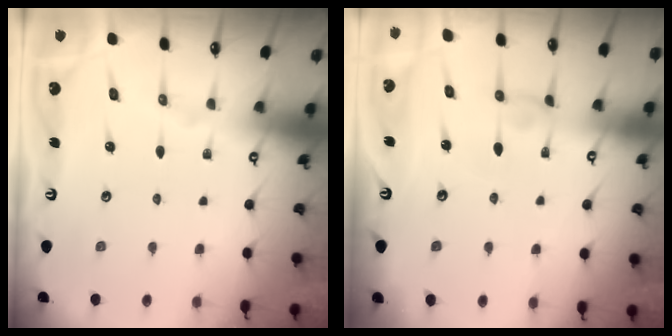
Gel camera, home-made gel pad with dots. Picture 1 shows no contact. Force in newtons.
{"total": 0.5, "press": 0.4, "slide": 0.4}